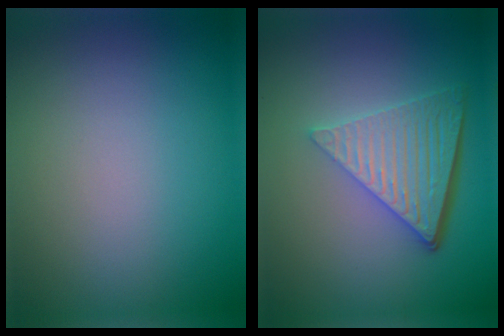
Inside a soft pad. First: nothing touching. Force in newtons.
{"total": 6.5, "press": 4.4, "slide": 4.8}